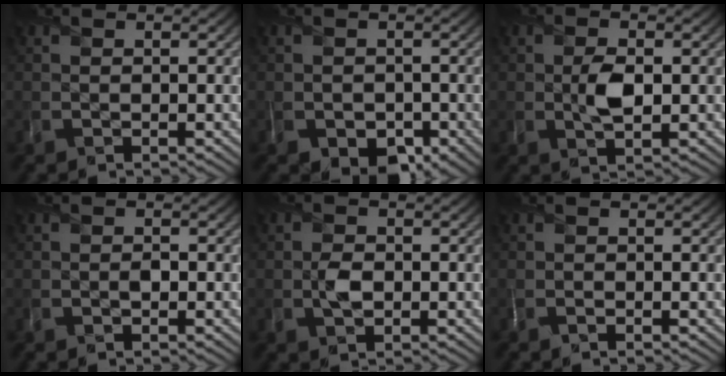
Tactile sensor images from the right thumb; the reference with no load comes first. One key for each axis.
{"total": 3.7, "fx": -1.5, "fy": 2.8, "fz": 1.9, "tx": -0.032, "ty": -0.018, "tz": -0.023}
{"total": 3.7, "fx": -0.1, "fy": 2.1, "fz": 3.1, "tx": -0.063, "ty": -0.004, "tz": 0.001}
{"total": 0.9, "fx": -0.3, "fy": 0.6, "fz": 0.6, "tx": -0.008, "ty": -0.001, "tz": -0.005}
{"total": 2.3, "fx": -0.3, "fy": 1.7, "fz": 1.6, "tx": -0.034, "ty": -0.002, "tz": -0.006}
{"total": 0.0}